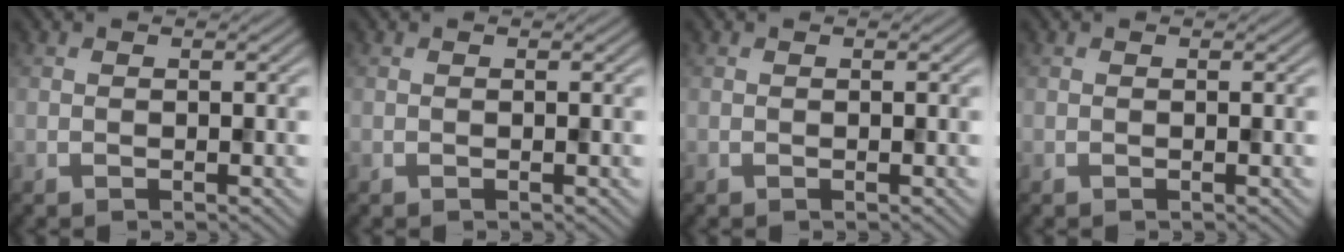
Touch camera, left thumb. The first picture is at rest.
{"total": 0.0}
{"total": 0.0}
{"total": 0.0}